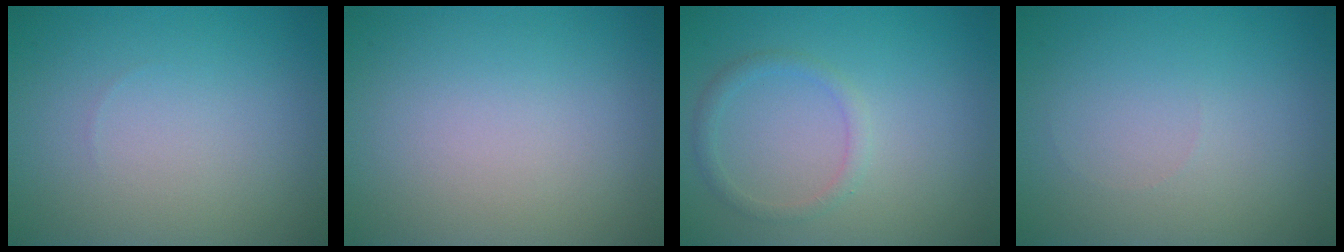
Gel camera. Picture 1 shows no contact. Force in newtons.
{"total": 0.0}
{"total": 1.4, "press": 1.4, "slide": 0.2}
{"total": 0.0}